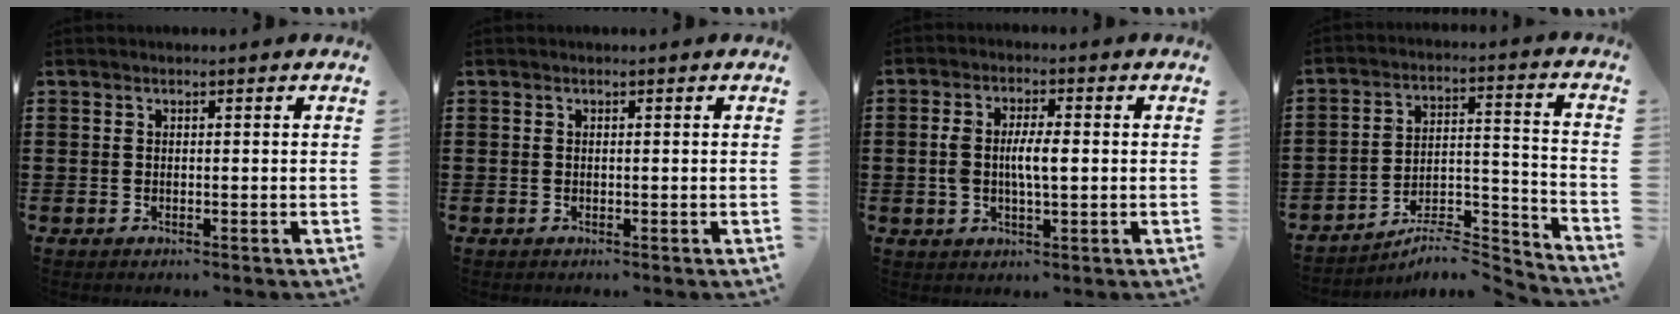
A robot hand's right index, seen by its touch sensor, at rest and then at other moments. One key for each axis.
{"total": 0.0}
{"total": 5.0, "fx": -0.1, "fy": 1.8, "fz": 4.7, "tx": -0.093, "ty": 0.002, "tz": -0.006}
{"total": 6.0, "fx": -5.4, "fy": 1.1, "fz": 2.4, "tx": -0.035, "ty": -0.001, "tz": -0.107}